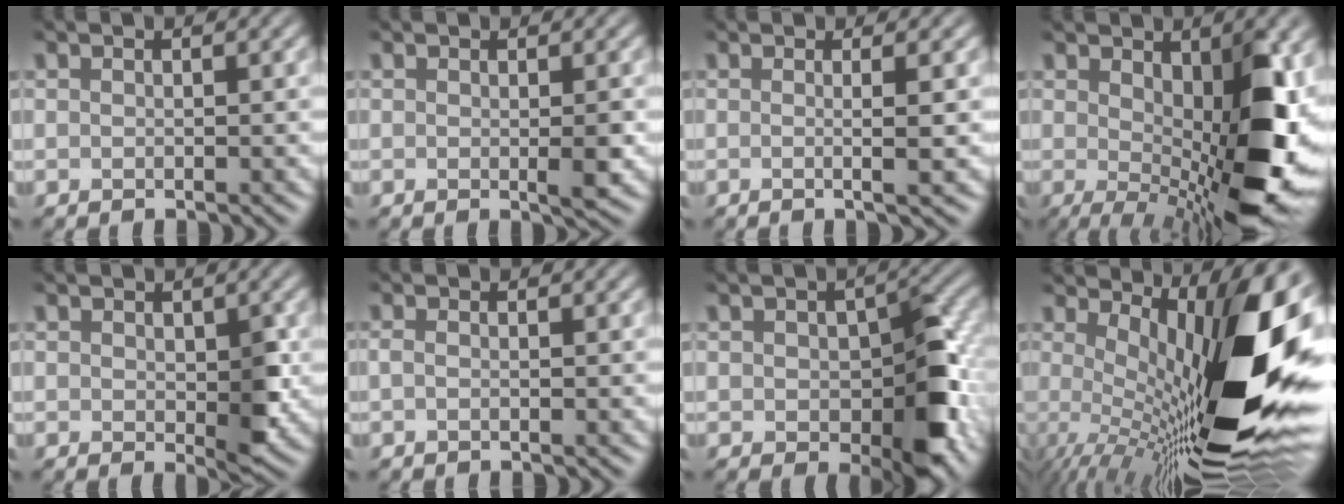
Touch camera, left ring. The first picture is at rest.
{"total": 1.7, "force": [-0.2, 0.1, 1.7], "torque": [-0.028, -0.007, -0.002]}
{"total": 2.9, "force": [-0.2, 0.8, 2.8], "torque": [-0.040, 0.001, -0.015]}
{"total": 11.0, "force": [-0.4, 4.4, 10.0], "torque": [-0.145, -0.016, 0.002]}
{"total": 2.7, "force": [-0.2, 1.3, 2.4], "torque": [-0.041, -0.008, 0.004]}
{"total": 0.6, "force": [-0.3, 0.1, 0.5], "torque": [-0.014, -0.005, -0.007]}
{"total": 6.5, "force": [-1.1, 3.7, 5.3], "torque": [-0.081, -0.007, -0.009]}
{"total": 16.0, "force": [1.8, 4.9, 15.2], "torque": [-0.205, -0.005, 0.040]}